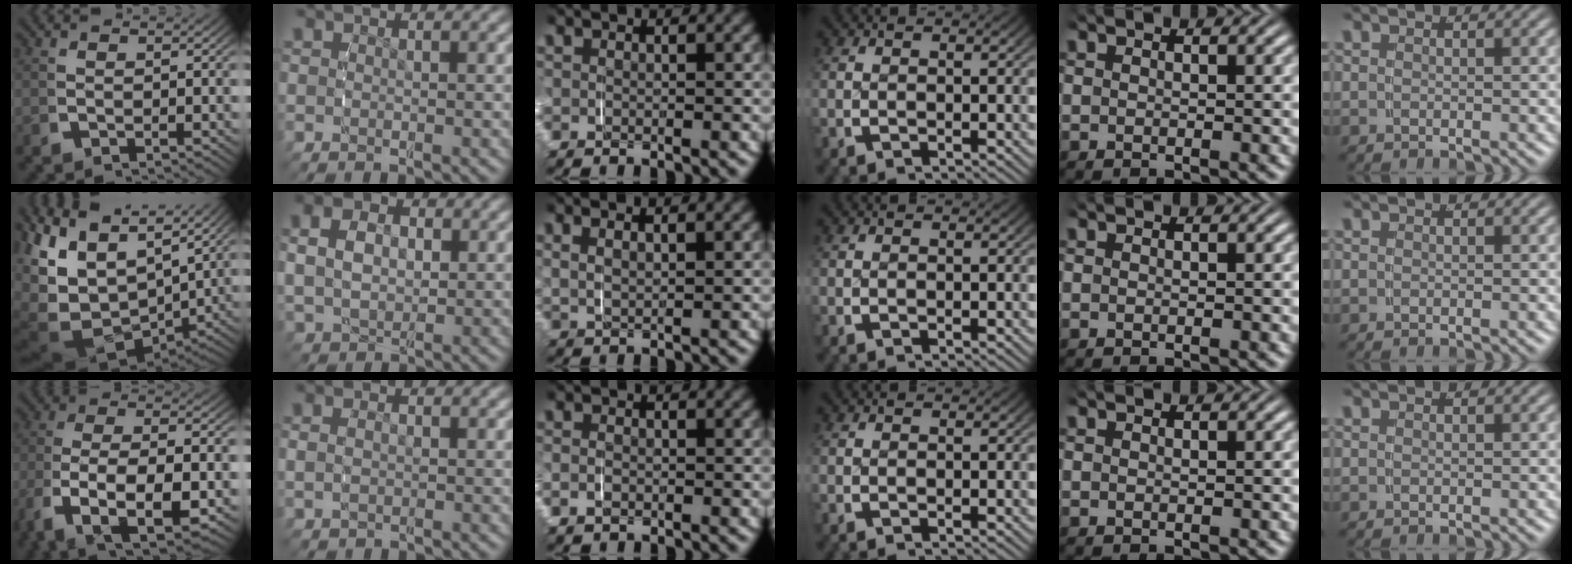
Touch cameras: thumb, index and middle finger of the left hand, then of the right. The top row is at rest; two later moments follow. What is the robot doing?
{"motion": "grasp_and_lifting", "object": "scarf"}